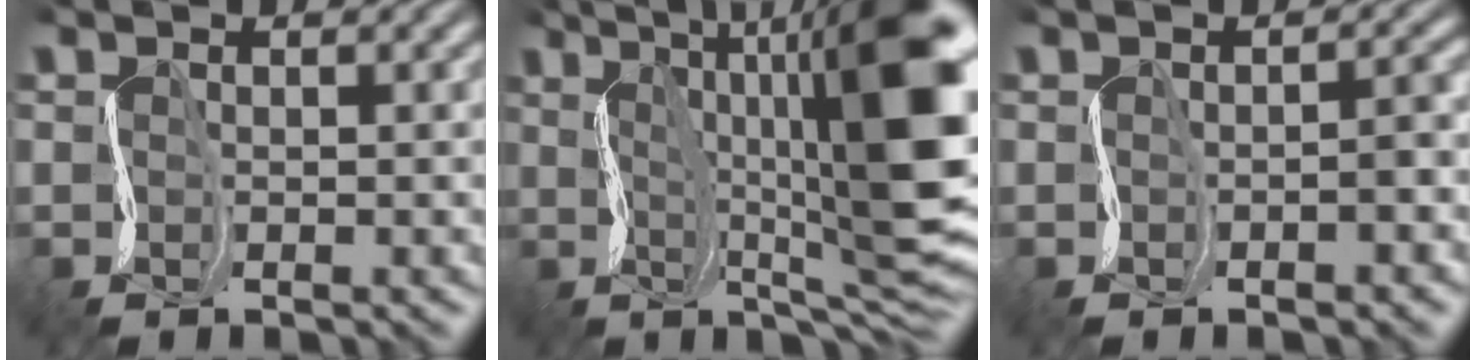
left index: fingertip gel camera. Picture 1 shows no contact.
{"total": 15.1, "force": [3.0, 4.5, 14.1], "torque": [-0.199, 0.016, 0.056]}
{"total": 2.7, "force": [-0.8, 0.8, 2.4], "torque": [-0.018, 0.013, -0.012]}